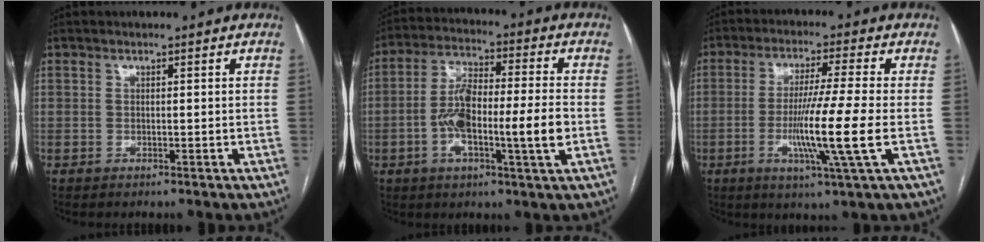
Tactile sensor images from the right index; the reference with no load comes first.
{"total": 13.0, "force": [-2.6, 1.8, 12.6], "torque": [-0.230, 0.012, -0.050]}
{"total": 11.2, "force": [-2.4, -1.5, 10.8], "torque": [-0.204, -0.021, -0.047]}